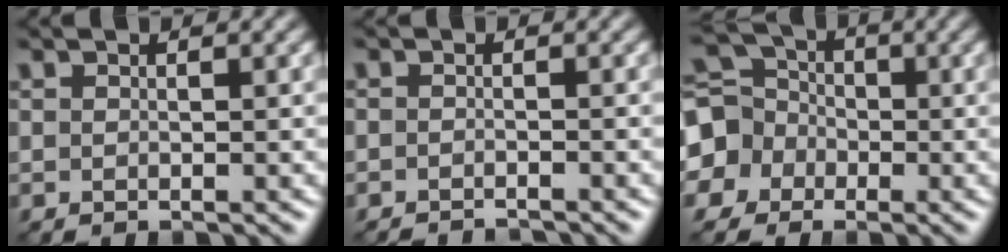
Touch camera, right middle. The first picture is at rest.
{"total": 2.4, "force": [-2.3, 0.3, 0.5], "torque": [-0.003, -0.007, -0.034]}
{"total": 8.2, "force": [-1.3, 7.6, 3.0], "torque": [-0.079, 0.014, -0.062]}